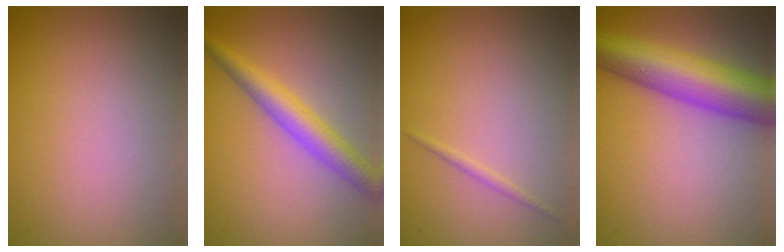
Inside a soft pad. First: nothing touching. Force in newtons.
{"total": 4.0, "press": 4.0, "slide": 0.1}
{"total": 0.7, "press": 0.7, "slide": 0.0}
{"total": 9.4, "press": 9.4, "slide": 0.3}